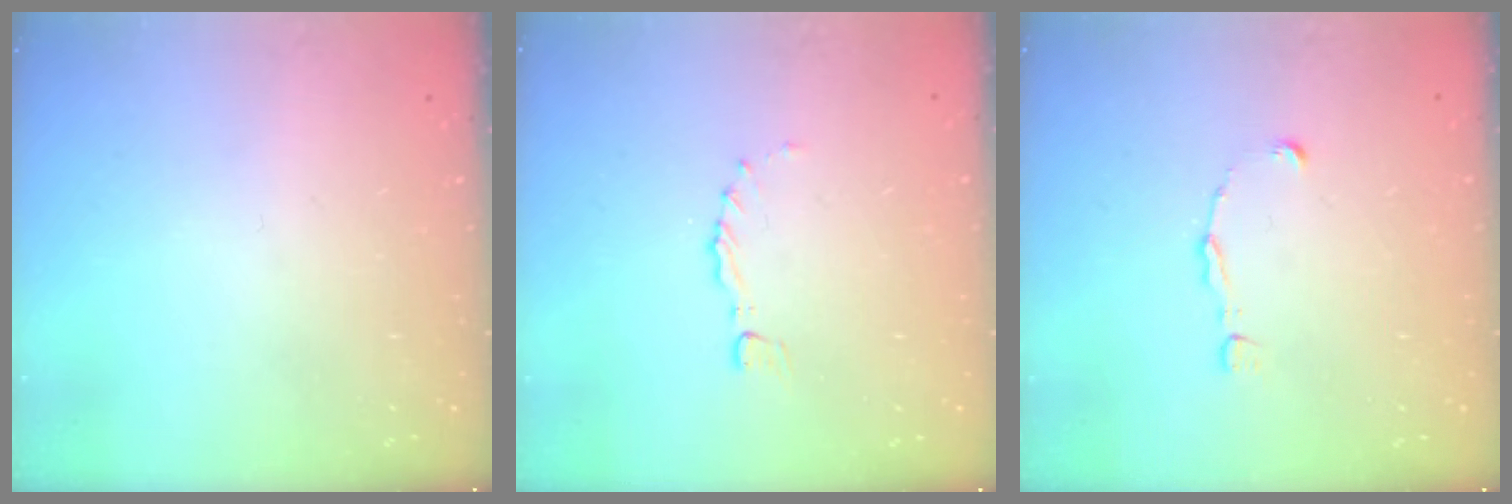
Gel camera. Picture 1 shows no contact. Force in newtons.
{"total": 0.0}
{"total": 1.2, "press": 1.2, "slide": 0.1}